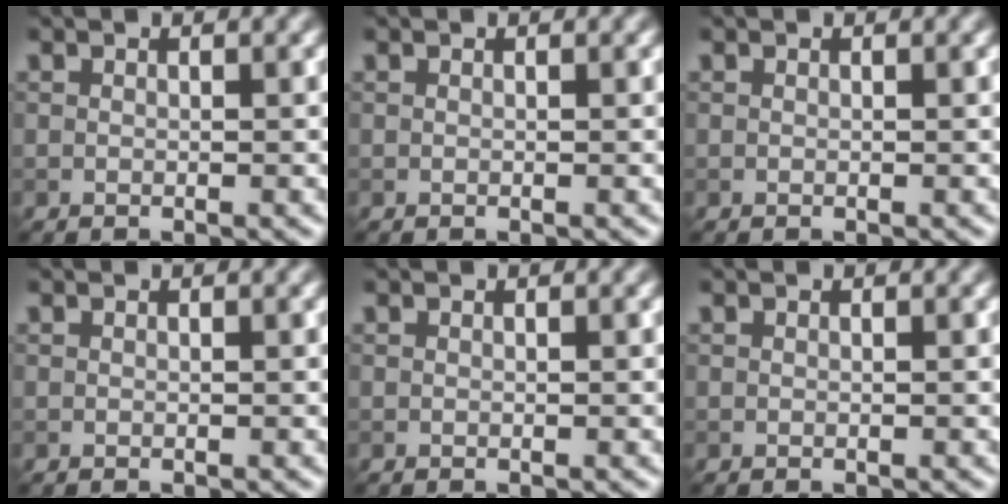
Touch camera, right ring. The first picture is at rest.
{"total": 0.0}
{"total": 0.0}
{"total": 0.0}
{"total": 0.0}
{"total": 0.0}